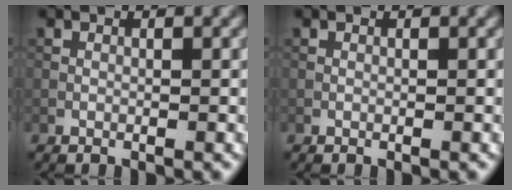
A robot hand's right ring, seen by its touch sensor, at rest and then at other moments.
{"total": 0.0}